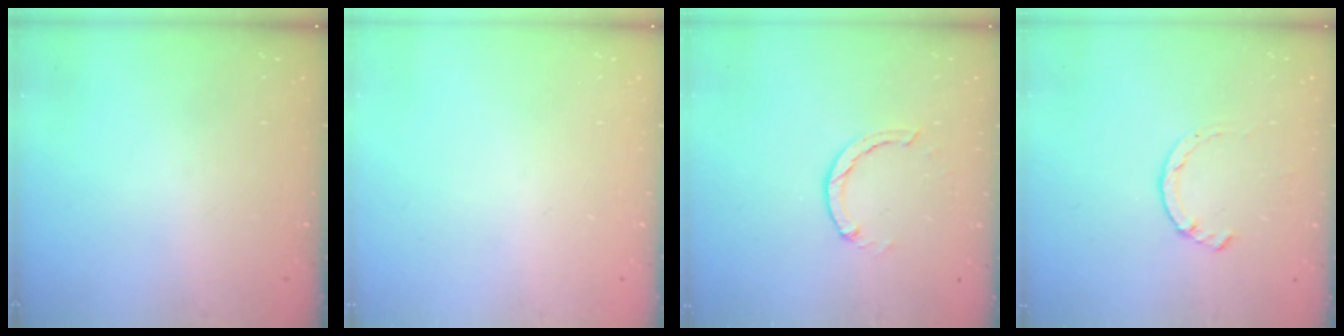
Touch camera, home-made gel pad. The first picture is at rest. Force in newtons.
{"total": 0.0}
{"total": 1.3, "press": 1.2, "slide": 0.3}
{"total": 2.8, "press": 2.8, "slide": 0.4}